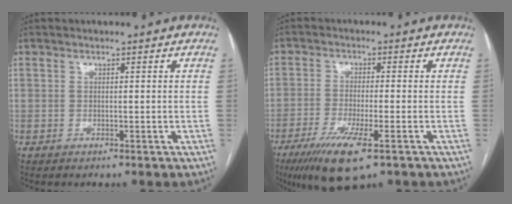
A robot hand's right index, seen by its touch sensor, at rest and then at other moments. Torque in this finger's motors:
{"motor_torque": [1.29, -0.74, 0.47, 0.11]}